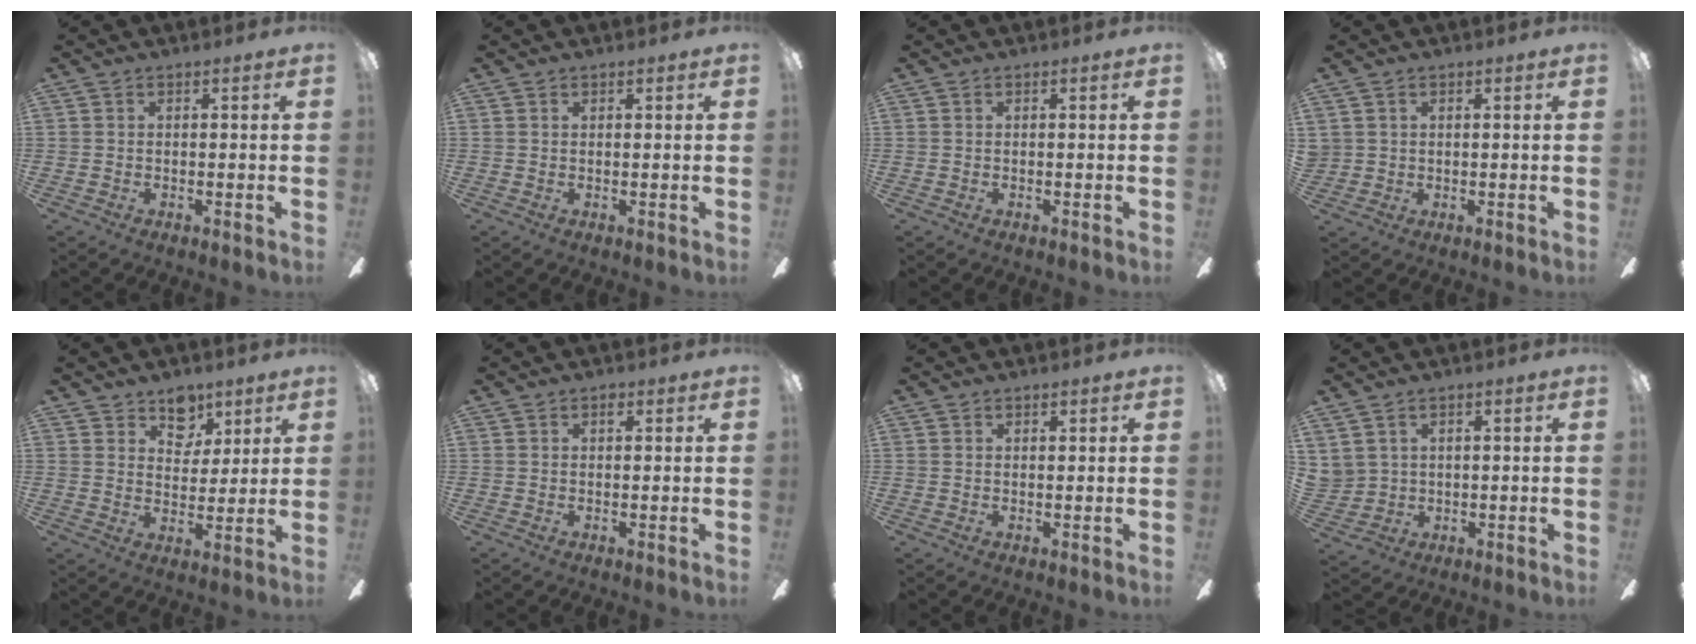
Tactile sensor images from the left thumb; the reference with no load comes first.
{"total": 0.6, "force": [0.6, 0.2, 0.0], "torque": [-0.002, -0.002, 0.012]}
{"total": 0.0}
{"total": 2.1, "force": [1.3, 1.7, -0.1], "torque": [-0.003, 0.002, 0.026]}
{"total": 8.0, "force": [5.5, 5.4, 2.5], "torque": [-0.023, -0.032, 0.099]}
{"total": 1.1, "force": [0.8, 0.6, 0.6], "torque": [0.003, -0.006, 0.011]}
{"total": 1.0, "force": [0.9, 0.4, 0.0], "torque": [0.008, -0.005, 0.016]}
{"total": 4.2, "force": [2.5, 3.4, -0.1], "torque": [-0.018, -0.006, 0.053]}